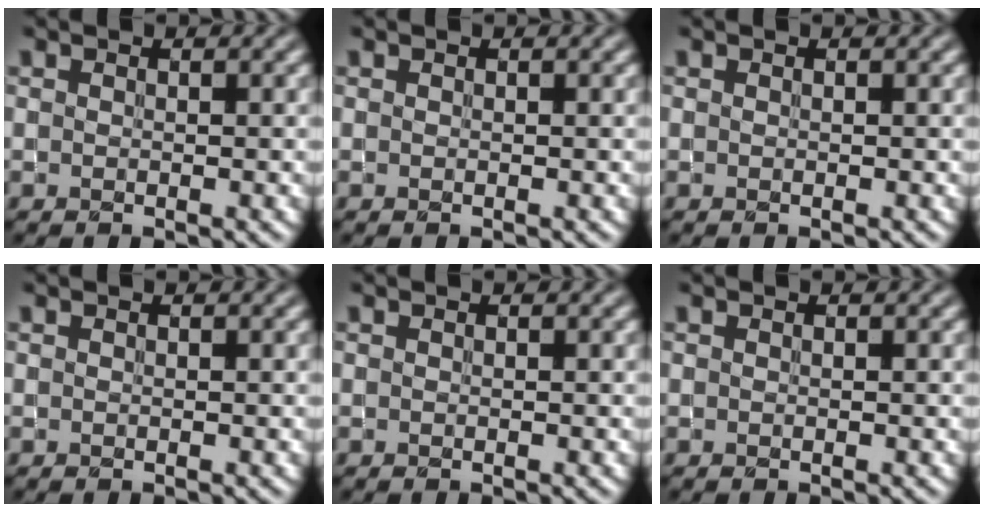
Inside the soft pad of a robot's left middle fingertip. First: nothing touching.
{"total": 0.0}
{"total": 0.0}
{"total": 0.0}
{"total": 0.0}
{"total": 0.0}